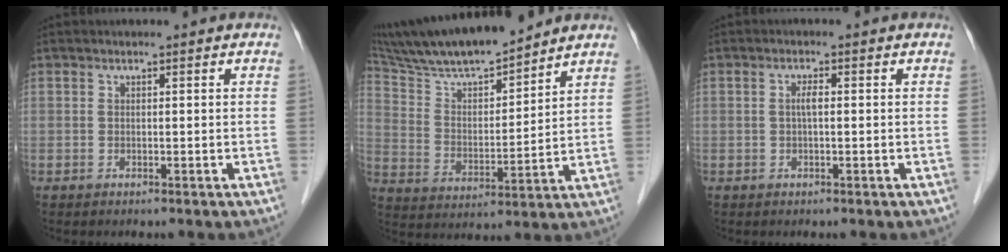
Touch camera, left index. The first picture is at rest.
{"total": 14.9, "force": [13.2, 1.5, 6.6], "torque": [-0.126, 0.006, 0.242]}
{"total": 1.5, "force": [-0.3, 0.2, 1.5], "torque": [-0.030, 0.000, -0.007]}